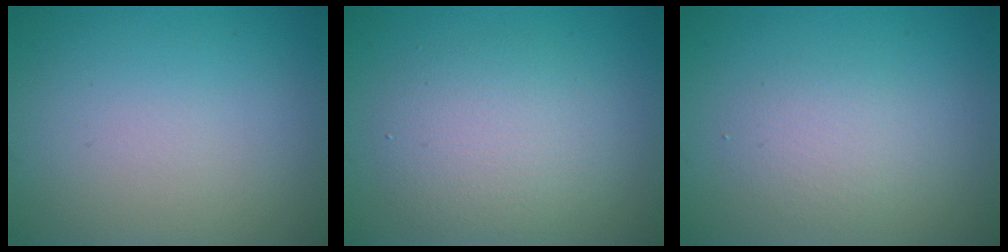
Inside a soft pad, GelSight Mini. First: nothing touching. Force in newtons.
{"total": 4.0, "press": 4.0, "slide": 0.2}
{"total": 2.1, "press": 2.1, "slide": 0.1}